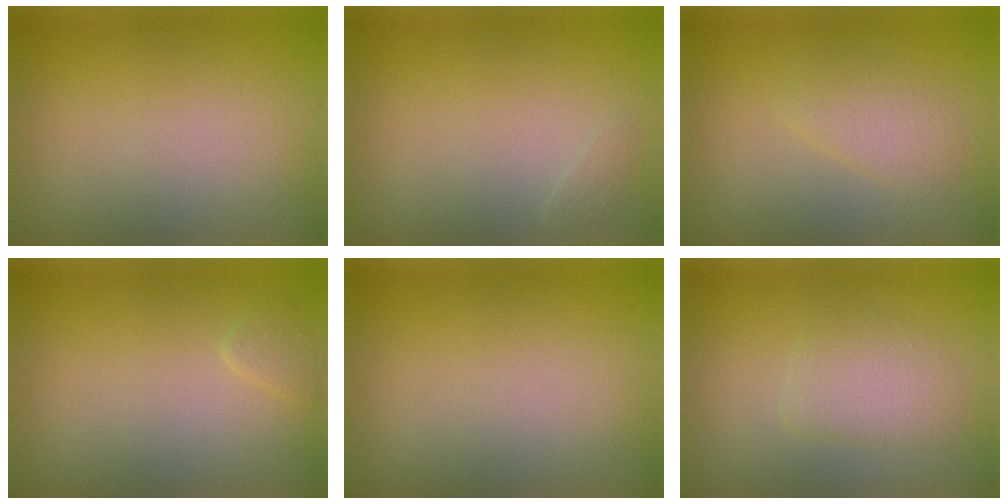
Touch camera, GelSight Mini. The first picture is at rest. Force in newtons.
{"total": 0.5, "press": 0.5, "slide": 0.1}
{"total": 1.8, "press": 1.8, "slide": 0.1}
{"total": 0.8, "press": 0.8, "slide": 0.1}
{"total": 0.0}
{"total": 2.1, "press": 2.1, "slide": 0.1}